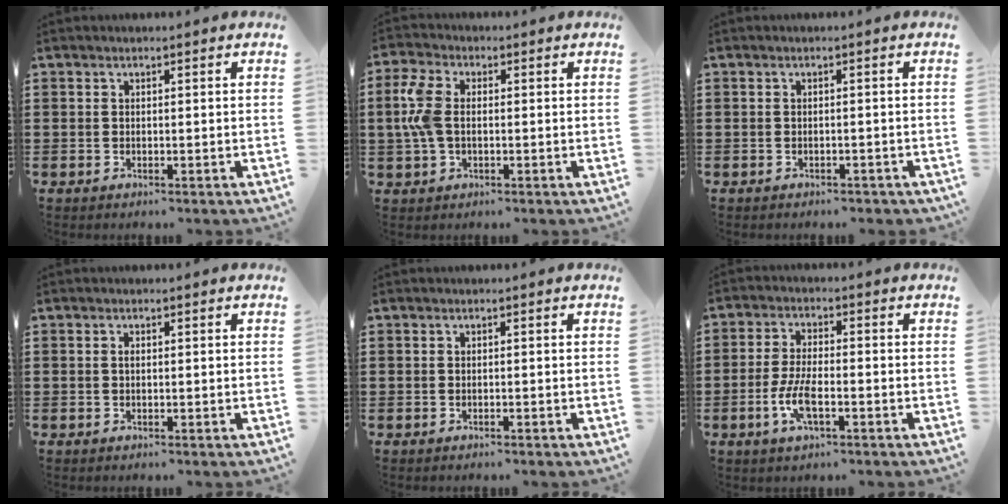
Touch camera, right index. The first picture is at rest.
{"total": 6.4, "force": [0.3, 3.8, 5.2], "torque": [-0.139, -0.001, -0.004]}
{"total": 0.9, "force": [-0.8, 0.2, 0.2], "torque": [-0.008, -0.003, -0.018]}
{"total": 0.6, "force": [0.0, 0.2, 0.6], "torque": [-0.012, -0.003, 0.001]}
{"total": 0.0}
{"total": 5.6, "force": [-2.0, 1.8, 4.9], "torque": [-0.107, -0.005, -0.042]}